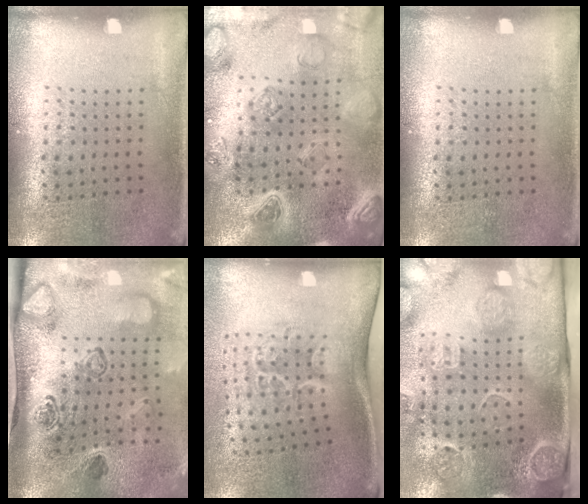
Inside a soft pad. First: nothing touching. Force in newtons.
{"total": 3.1, "press": 3.0, "slide": 0.9}
{"total": 0.0}
{"total": 4.8, "press": 3.3, "slide": 3.5}
{"total": 2.2, "press": 1.3, "slide": 1.8}
{"total": 4.7, "press": 3.6, "slide": 3.0}